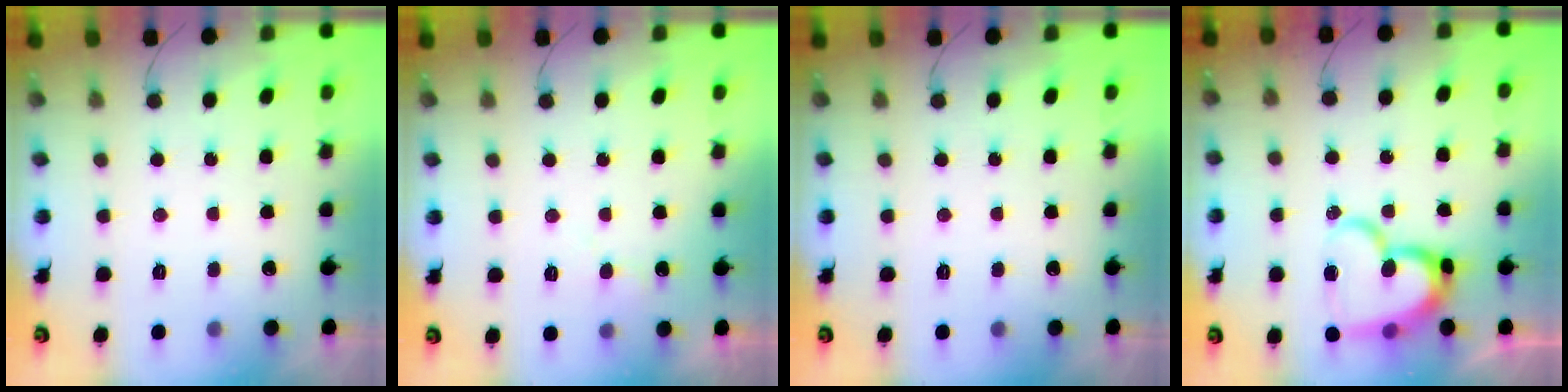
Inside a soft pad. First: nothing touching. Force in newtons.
{"total": 4.9, "press": 4.8, "slide": 0.5}
{"total": 0.0}
{"total": 16.3, "press": 16.3, "slide": 1.2}